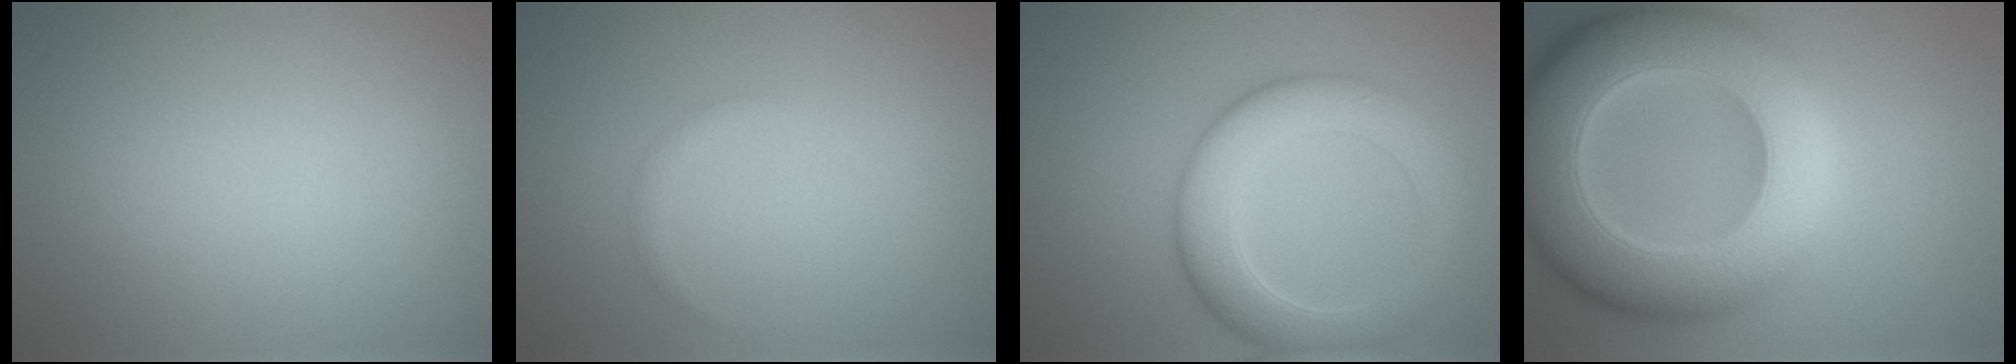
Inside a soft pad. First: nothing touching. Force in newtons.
{"total": 0.8, "press": 0.8, "slide": 0.1}
{"total": 6.6, "press": 6.6, "slide": 0.3}
{"total": 15.6, "press": 15.6, "slide": 0.5}